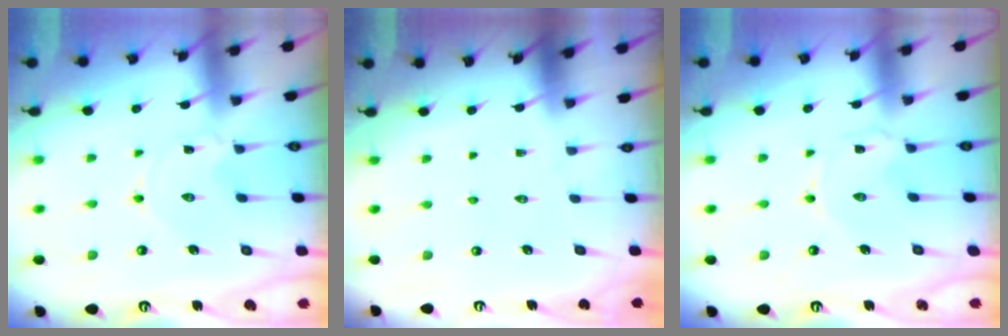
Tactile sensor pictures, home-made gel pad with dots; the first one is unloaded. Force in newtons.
{"total": 0.0}
{"total": 0.7, "press": 0.6, "slide": 0.3}